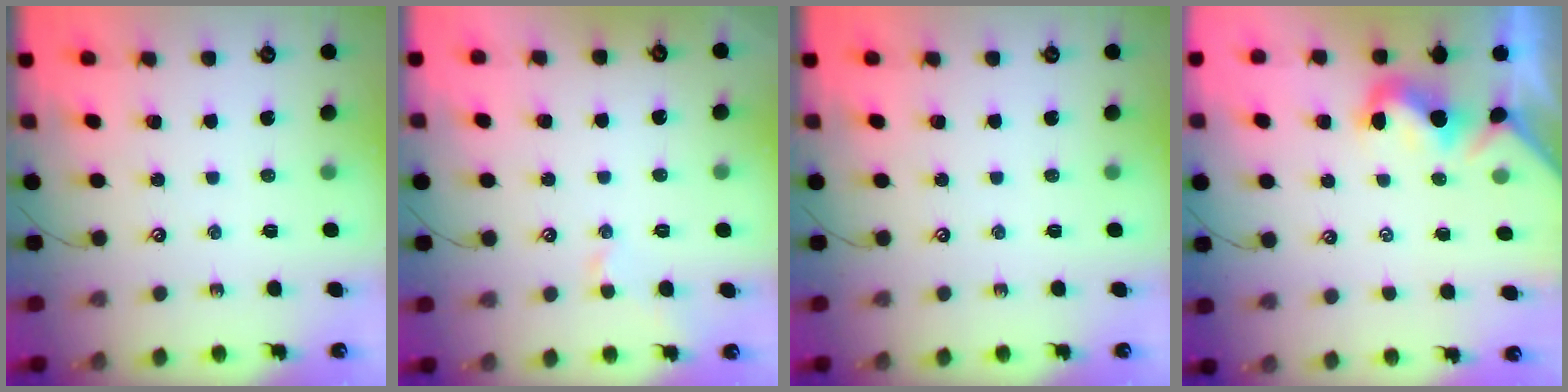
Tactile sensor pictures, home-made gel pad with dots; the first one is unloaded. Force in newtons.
{"total": 1.2, "press": 0.9, "slide": 0.7}
{"total": 0.0}
{"total": 1.1, "press": 0.9, "slide": 0.6}